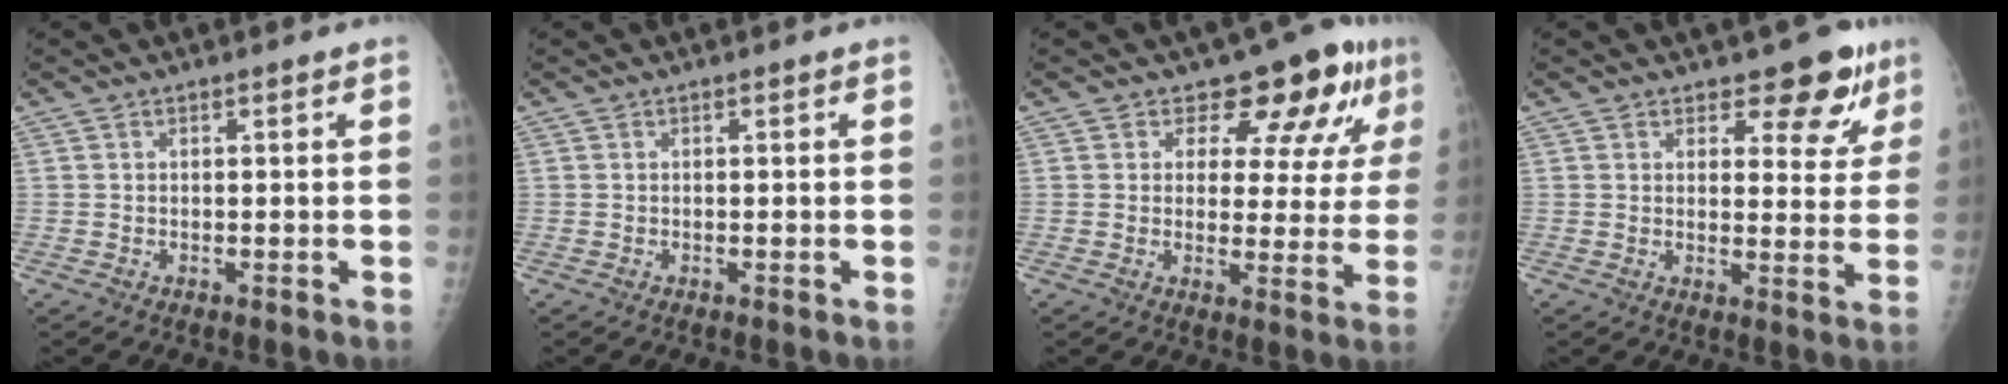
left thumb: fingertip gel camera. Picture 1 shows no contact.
{"total": 0.0}
{"total": 11.2, "force": [6.9, 6.1, 6.3], "torque": [-0.035, -0.036, 0.081]}
{"total": 8.2, "force": [5.9, 4.2, 3.8], "torque": [-0.012, -0.037, 0.068]}